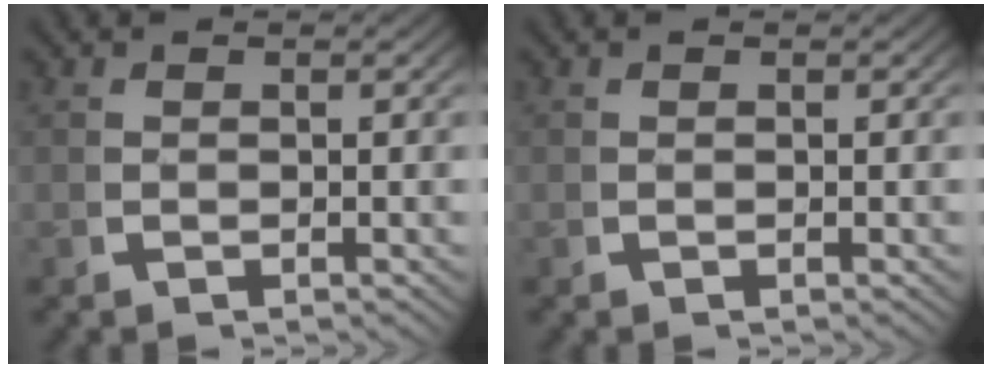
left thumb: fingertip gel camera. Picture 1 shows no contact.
{"total": 0.0}